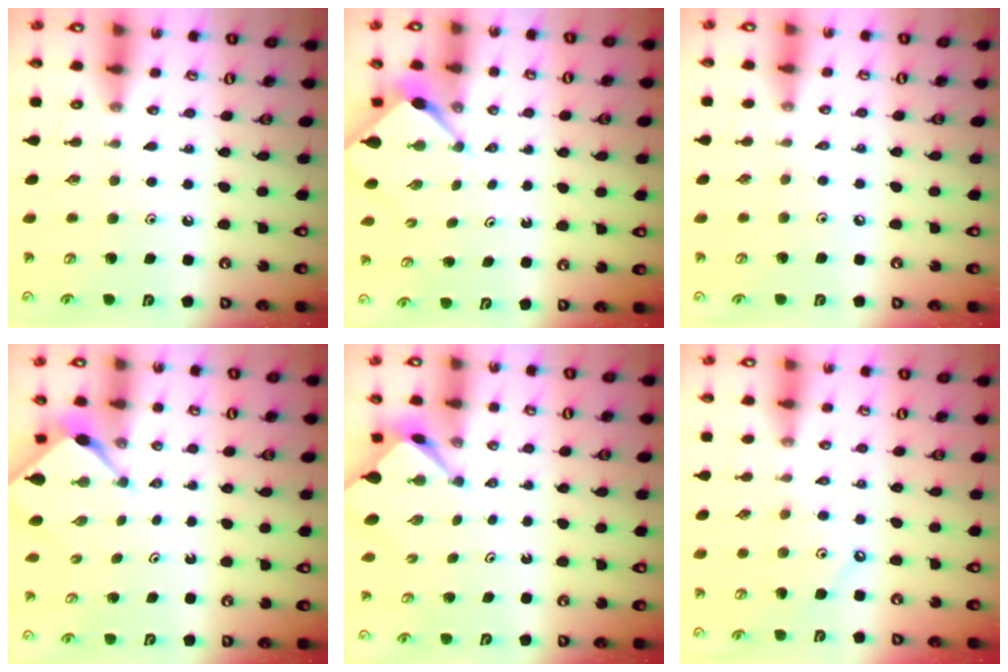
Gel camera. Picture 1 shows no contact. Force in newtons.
{"total": 2.6, "press": 2.6, "slide": 0.3}
{"total": 2.1, "press": 2.1, "slide": 0.4}
{"total": 2.2, "press": 2.2, "slide": 0.3}
{"total": 3.1, "press": 3.0, "slide": 0.4}
{"total": 1.6, "press": 1.6, "slide": 0.1}